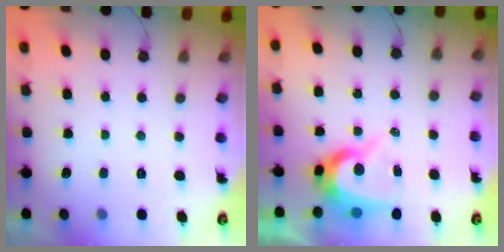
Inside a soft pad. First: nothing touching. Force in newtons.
{"total": 9.2, "press": 9.2, "slide": 0.7}